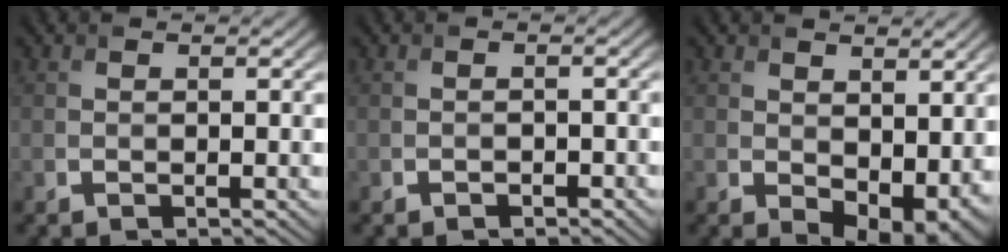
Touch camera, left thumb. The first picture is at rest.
{"total": 0.7, "force": [-0.7, 0.3, 0.1], "torque": [-0.001, -0.001, -0.008]}
{"total": 6.1, "force": [-0.1, 3.9, 4.7], "torque": [-0.073, -0.025, 0.020]}